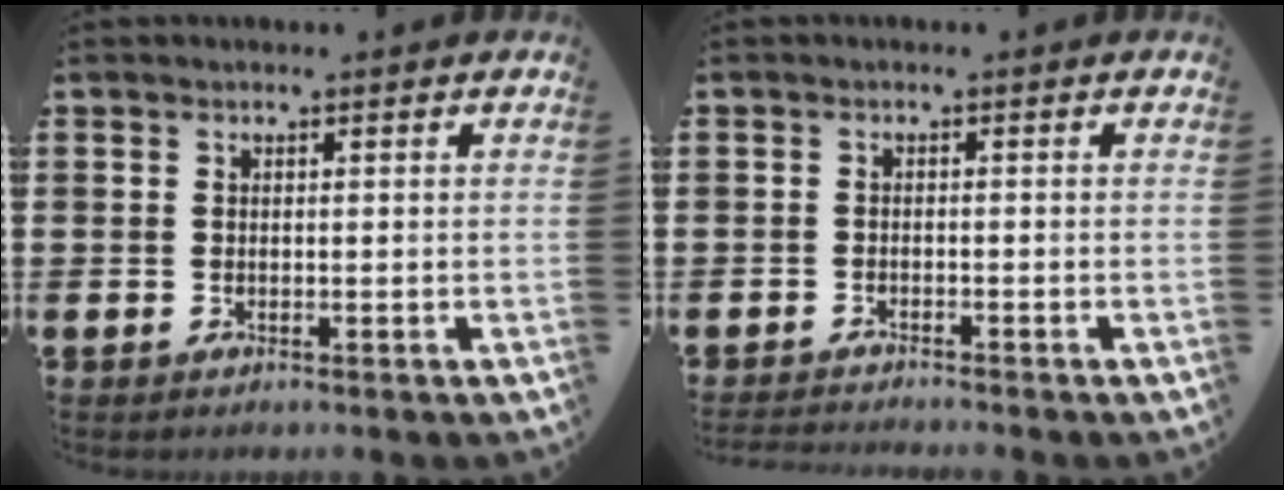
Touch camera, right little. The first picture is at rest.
{"total": 1.1, "force": [-1.1, -0.2, 0.1], "torque": [-0.002, 0.000, -0.022]}